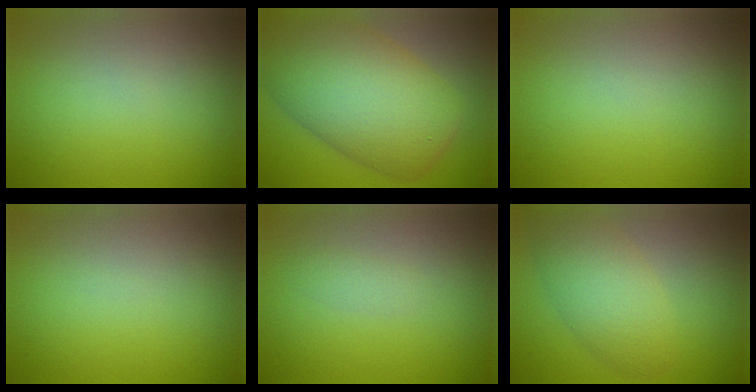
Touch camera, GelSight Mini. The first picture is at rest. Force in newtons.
{"total": 12.3, "press": 12.3, "slide": 0.5}
{"total": 0.0}
{"total": 0.0}
{"total": 0.9, "press": 0.9, "slide": 0.0}
{"total": 5.1, "press": 5.1, "slide": 0.1}